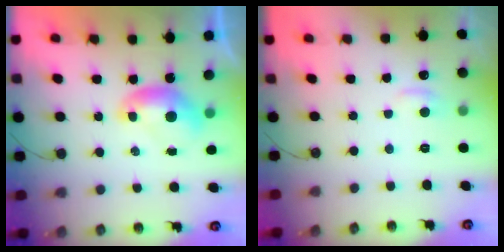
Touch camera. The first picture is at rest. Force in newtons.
{"total": 0.8, "press": 0.3, "slide": 0.7}